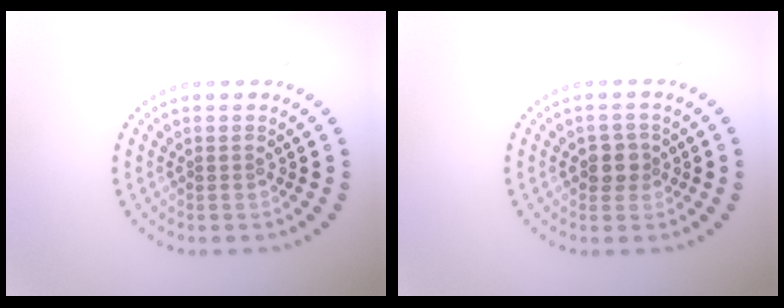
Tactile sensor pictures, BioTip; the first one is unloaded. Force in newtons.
{"total": 1.9, "press": 1.8, "slide": 0.8}